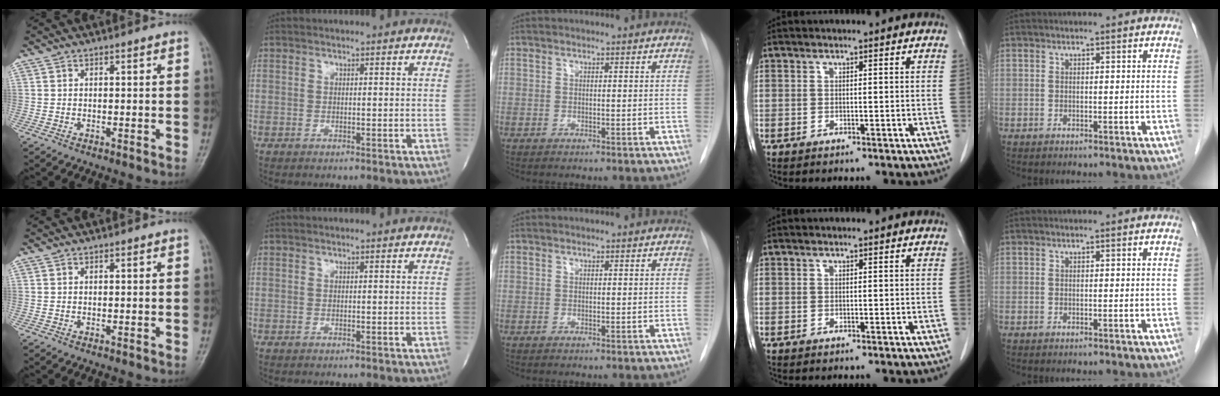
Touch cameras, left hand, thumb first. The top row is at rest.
{}